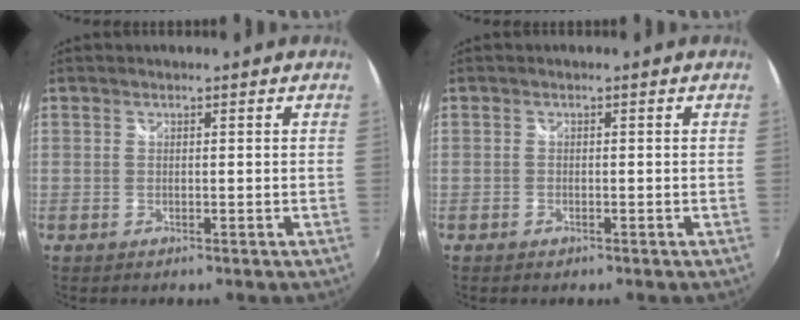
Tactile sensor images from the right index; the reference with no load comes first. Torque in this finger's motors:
{"motor_torque": [0.44, -0.36, 0.06, 0.00]}